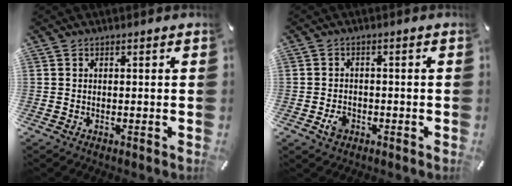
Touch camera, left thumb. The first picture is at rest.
{"total": 3.2, "force": [-1.3, 2.4, 1.6], "torque": [-0.034, 0.003, -0.023]}